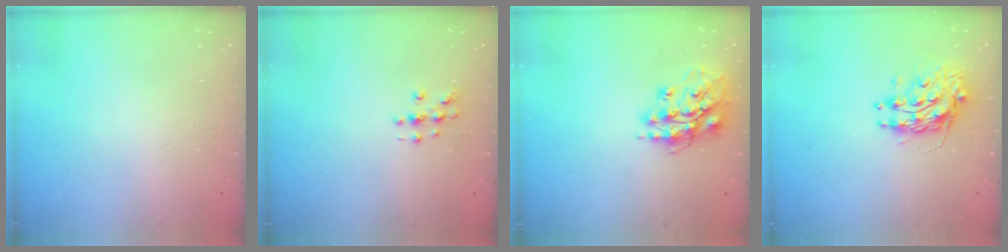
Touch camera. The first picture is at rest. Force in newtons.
{"total": 3.0, "press": 3.0, "slide": 0.3}
{"total": 13.9, "press": 13.7, "slide": 2.0}
{"total": 10.4, "press": 10.4, "slide": 0.9}